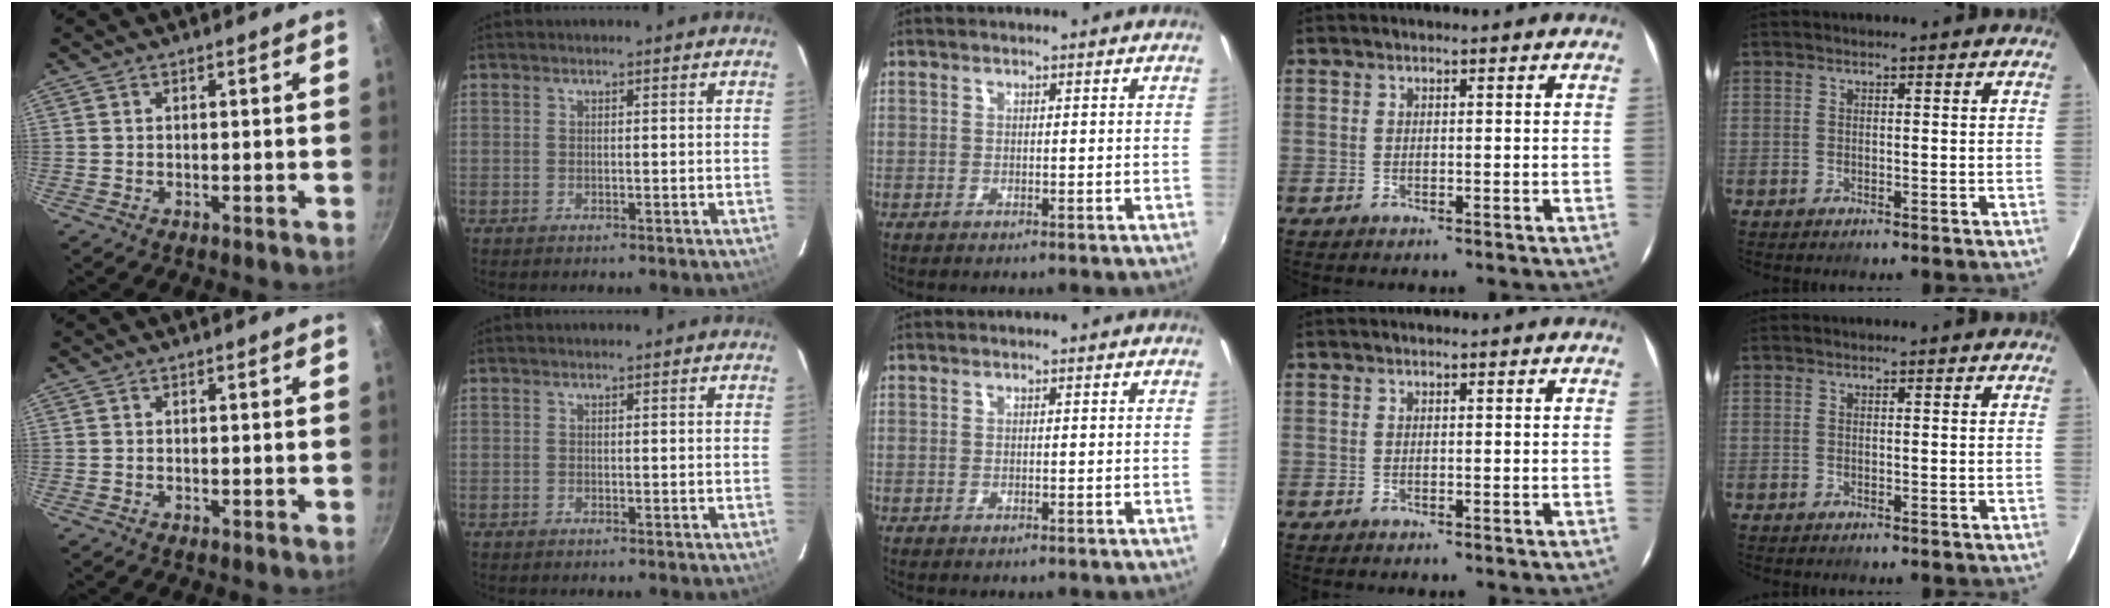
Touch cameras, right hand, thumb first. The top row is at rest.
{}